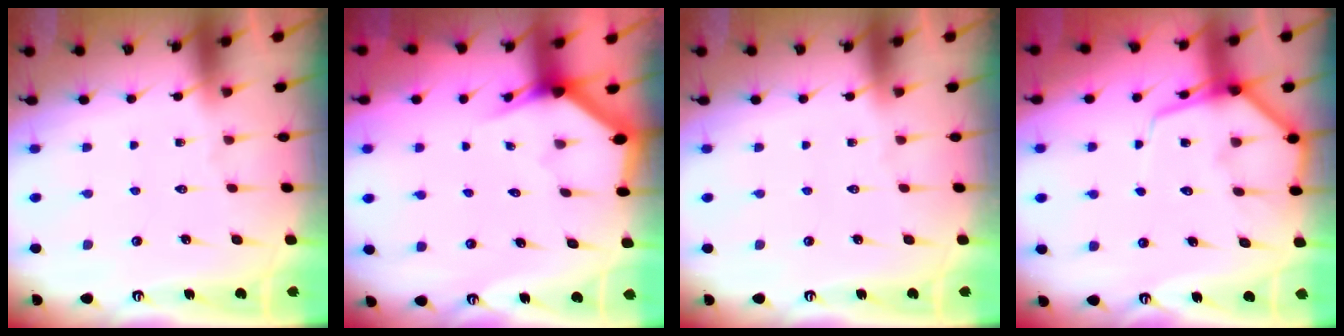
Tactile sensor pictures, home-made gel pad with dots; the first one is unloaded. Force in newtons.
{"total": 3.1, "press": 3.1, "slide": 0.1}
{"total": 0.0}
{"total": 7.6, "press": 7.5, "slide": 0.9}